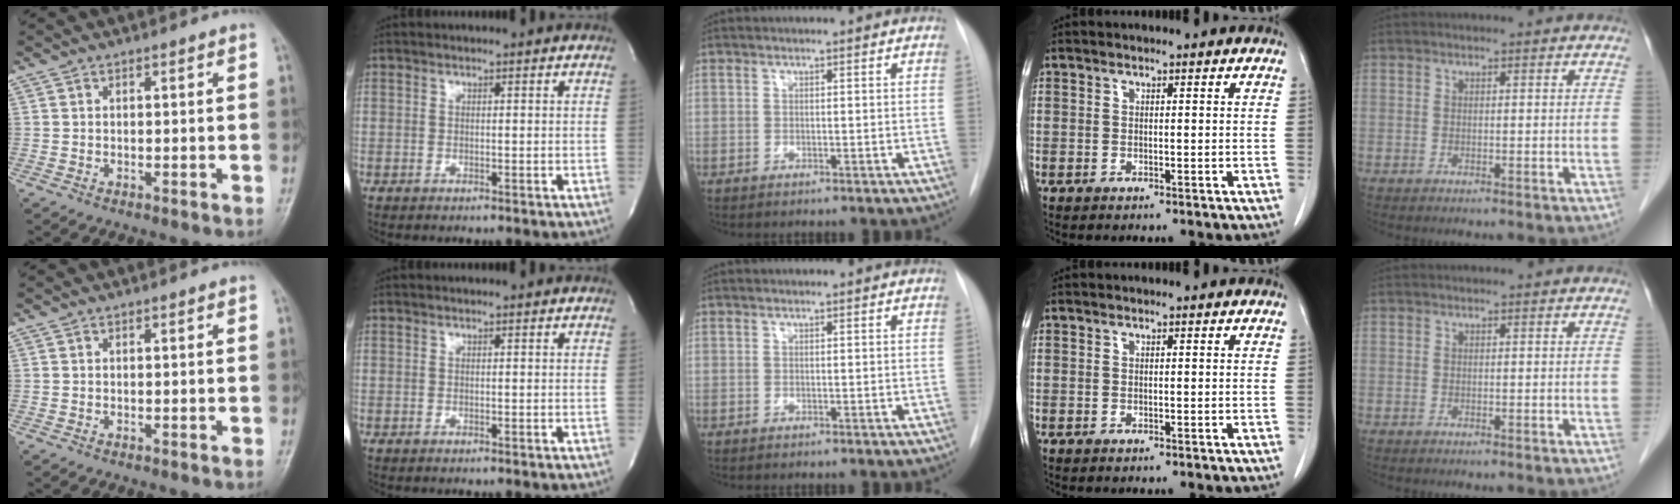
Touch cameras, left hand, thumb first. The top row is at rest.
{}